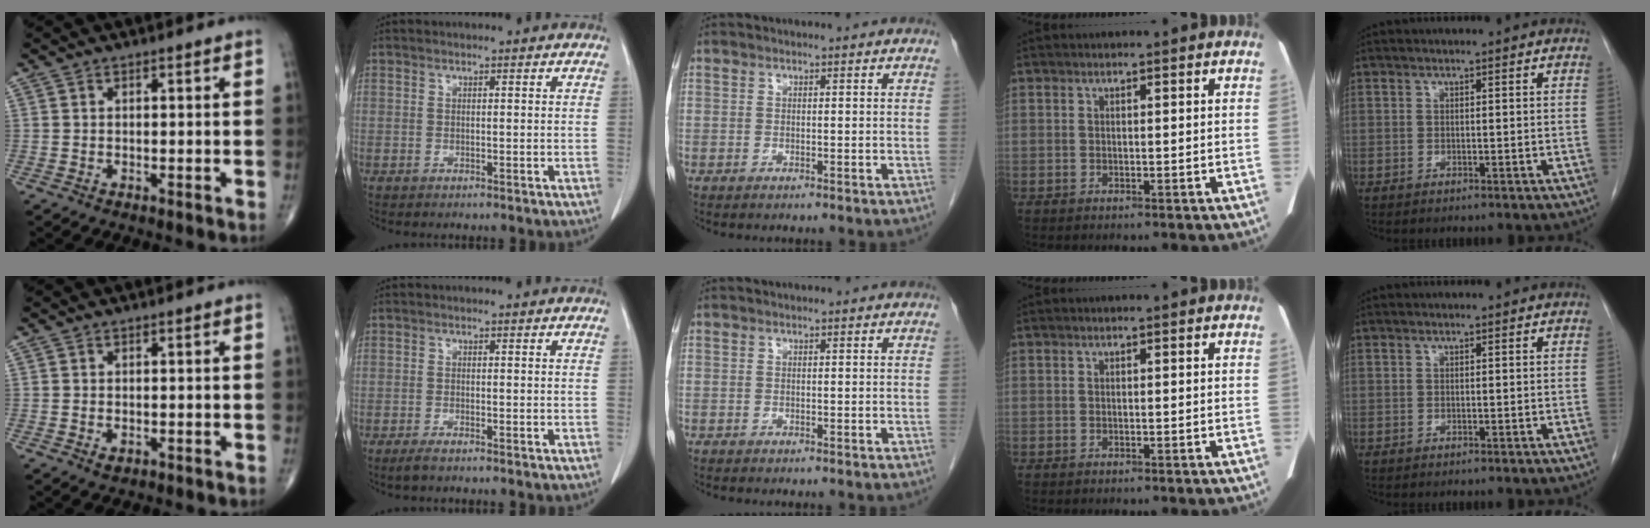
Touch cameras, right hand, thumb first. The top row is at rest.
{"thumb": {"total": 1.2, "force": [-0.4, 0.7, 0.8], "torque": [-0.010, 0.002, -0.003]}, "index": {"total": 1.6, "force": [-0.9, 0.2, 1.3], "torque": [-0.025, -0.003, -0.018]}}